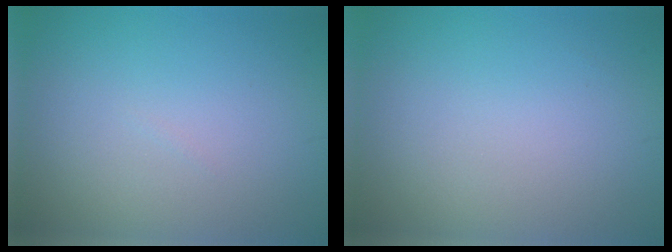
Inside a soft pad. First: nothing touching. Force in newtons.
{"total": 0.0}